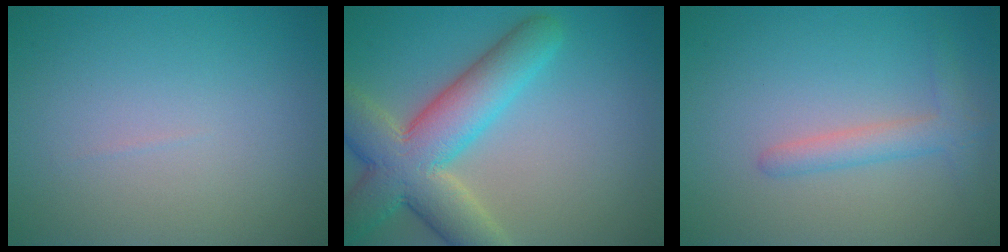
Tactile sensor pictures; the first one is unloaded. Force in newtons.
{"total": 9.0, "press": 9.0, "slide": 0.4}
{"total": 2.4, "press": 2.4, "slide": 0.2}